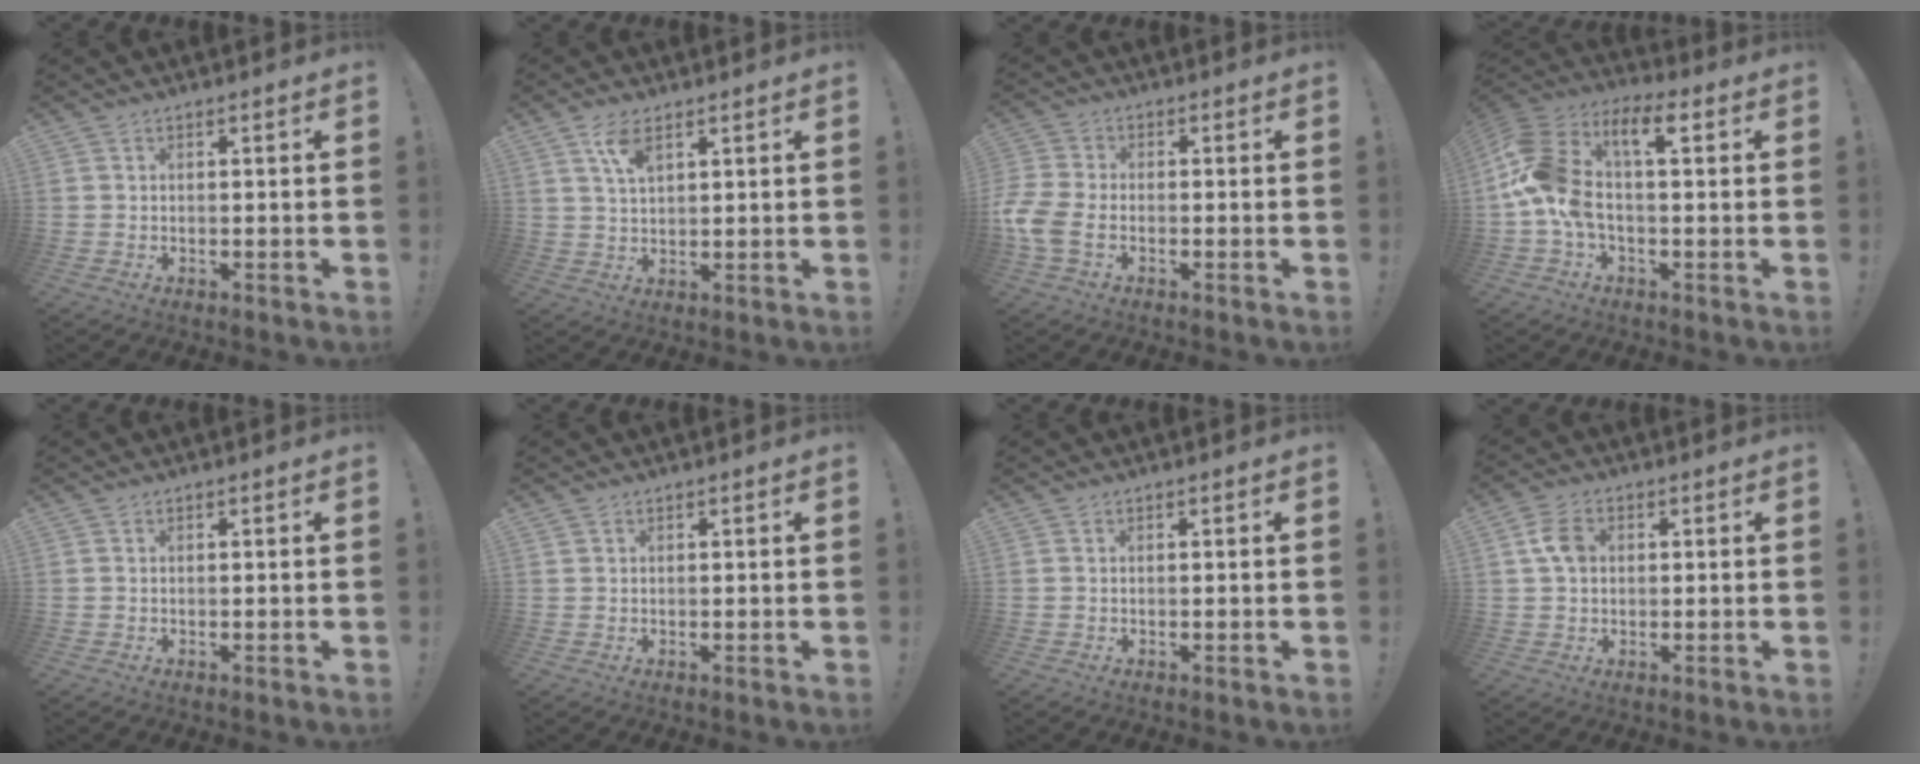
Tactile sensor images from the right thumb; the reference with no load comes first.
{"total": 6.0, "force": [3.3, 2.9, 4.1], "torque": [-0.070, -0.007, 0.059]}
{"total": 8.0, "force": [-3.1, 4.8, 5.5], "torque": [-0.135, 0.005, -0.054]}
{"total": 15.0, "force": [2.2, 7.8, 12.6], "torque": [-0.255, 0.007, 0.038]}
{"total": 0.0}
{"total": 0.6, "force": [0.4, 0.4, -0.2], "torque": [-0.002, 0.002, 0.009]}
{"total": 0.0}
{"total": 6.1, "force": [1.0, 4.6, 3.8], "torque": [-0.063, 0.011, 0.023]}